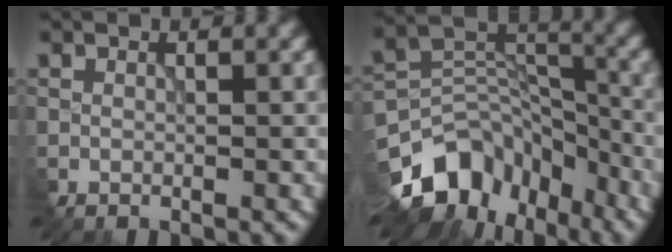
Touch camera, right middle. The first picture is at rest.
{"total": 10.8, "force": [-7.3, 6.7, 4.3], "torque": [-0.068, 0.019, -0.131]}